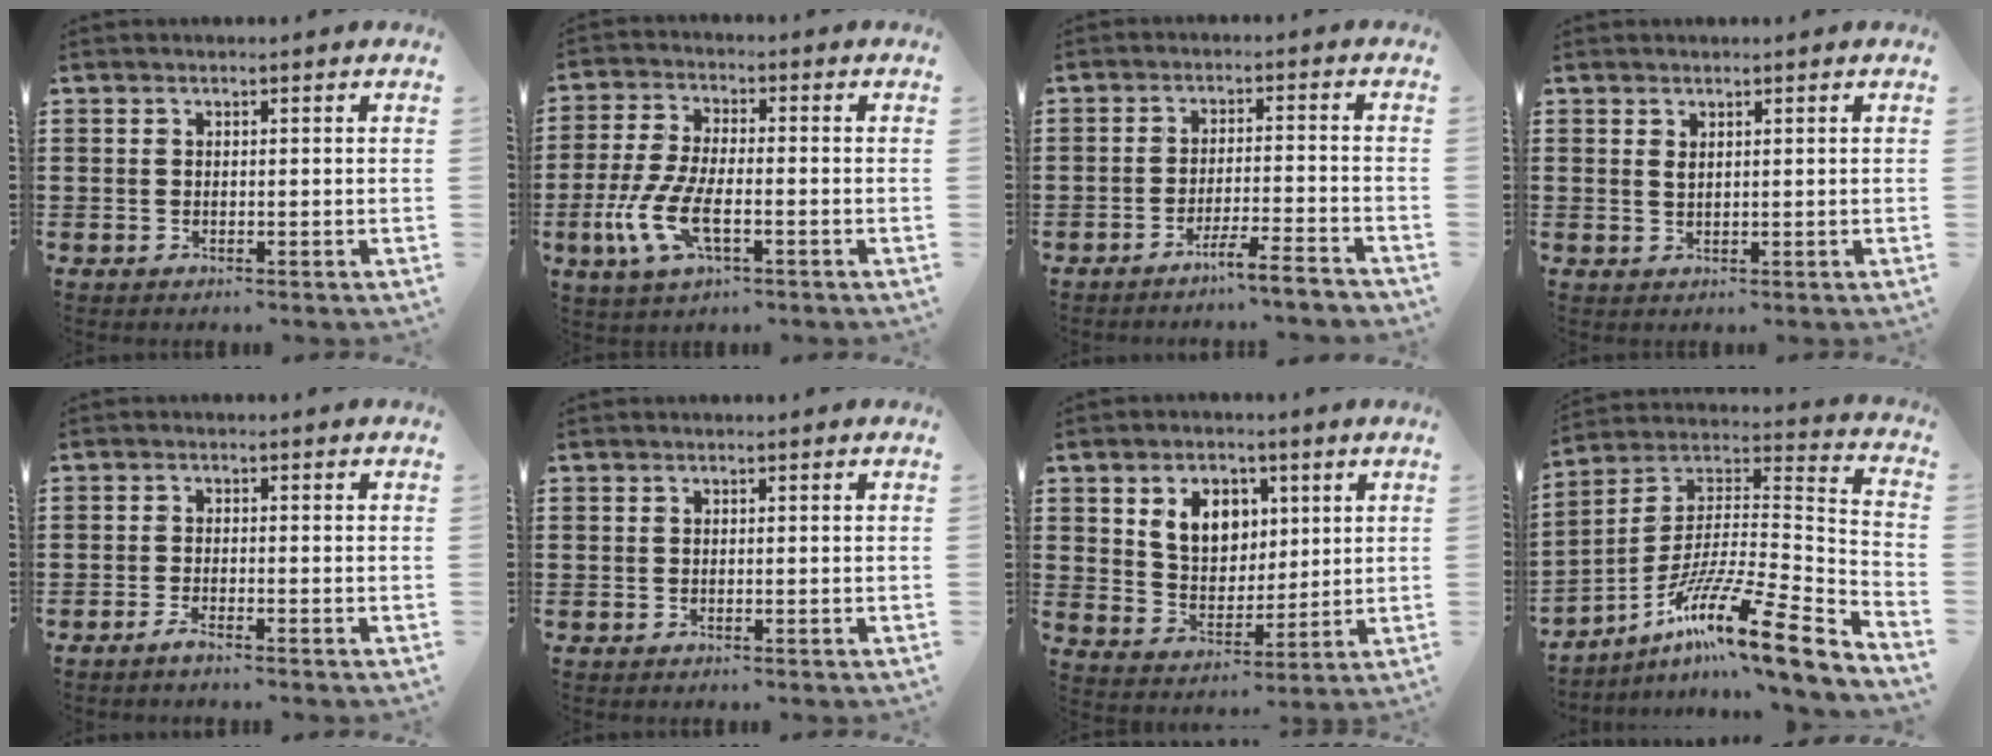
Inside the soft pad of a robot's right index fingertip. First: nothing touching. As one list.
[{"total": 8.3, "force": [-3.0, 3.1, 7.1], "torque": [-0.173, -0.016, -0.060]}, {"total": 4.7, "force": [-4.2, -0.6, 2.2], "torque": [-0.034, -0.010, -0.078]}, {"total": 0.9, "force": [0.6, 0.3, 0.6], "torque": [-0.015, 0.001, 0.011]}, {"total": 1.5, "force": [-1.3, -0.1, 0.6], "torque": [-0.019, -0.006, -0.027]}, {"total": 0.0}, {"total": 7.4, "force": [2.8, 5.6, 4.0], "torque": [-0.088, 0.013, 0.048]}, {"total": 15.7, "force": [-9.8, 2.3, 12.0], "torque": [-0.202, -0.002, -0.177]}]